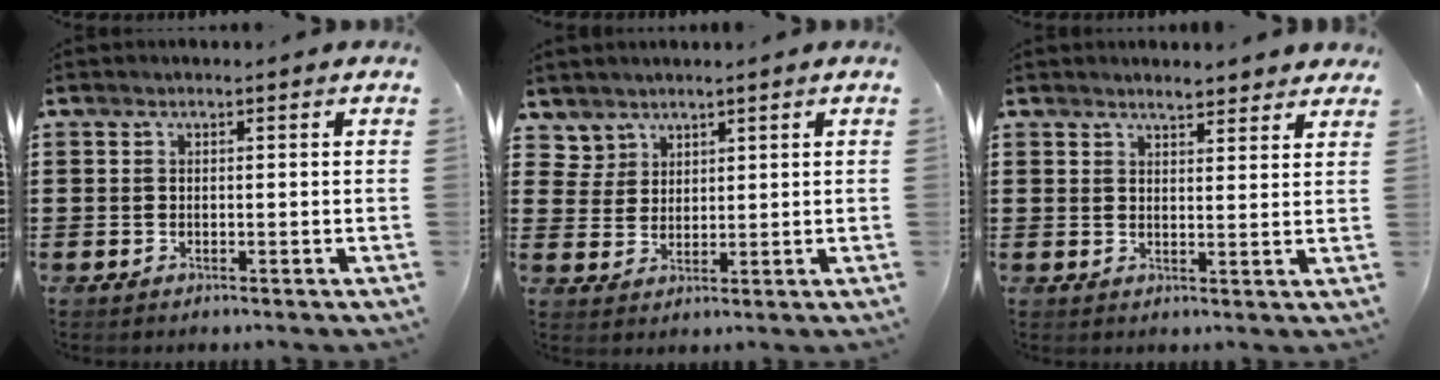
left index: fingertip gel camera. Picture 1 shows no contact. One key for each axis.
{"total": 3.4, "fx": 2.5, "fy": 2.3, "fz": 0.1, "tx": -0.016, "ty": 0.004, "tz": 0.048}
{"total": 2.9, "fx": 2.8, "fy": 0.3, "fz": 0.8, "tx": -0.022, "ty": -0.002, "tz": 0.051}